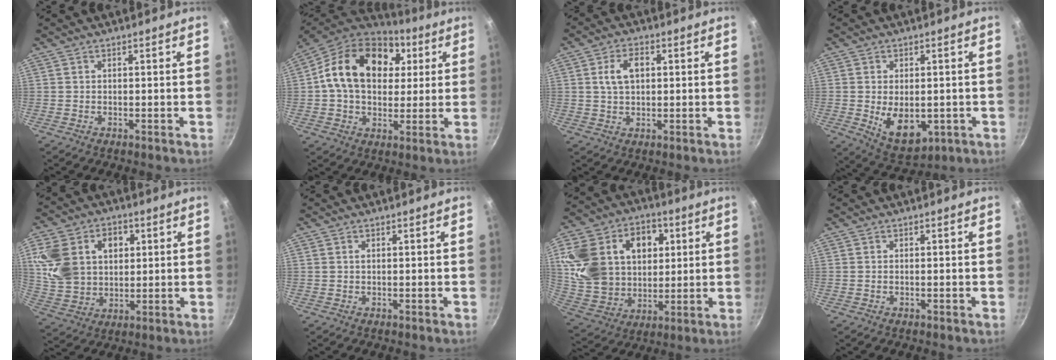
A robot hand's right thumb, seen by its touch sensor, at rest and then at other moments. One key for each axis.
{"total": 21.3, "fx": 5.4, "fy": 15.2, "fz": 13.9, "tx": -0.220, "ty": 0.010, "tz": 0.076}
{"total": 6.1, "fx": 1.2, "fy": 3.7, "fz": 4.6, "tx": -0.070, "ty": 0.007, "tz": 0.019}
{"total": 9.8, "fx": -1.5, "fy": 6.1, "fz": 7.5, "tx": -0.098, "ty": -0.012, "tz": -0.002}
{"total": 16.4, "fx": 3.7, "fy": 12.7, "fz": 9.7, "tx": -0.180, "ty": 0.008, "tz": 0.071}
{"total": 0.5, "fx": 0.2, "fy": 0.3, "fz": 0.4, "tx": -0.007, "ty": 0.002, "tz": 0.003}
{"total": 23.5, "fx": 5.5, "fy": 17.9, "fz": 14.2, "tx": -0.249, "ty": 0.010, "tz": 0.102}
{"total": 0.0}